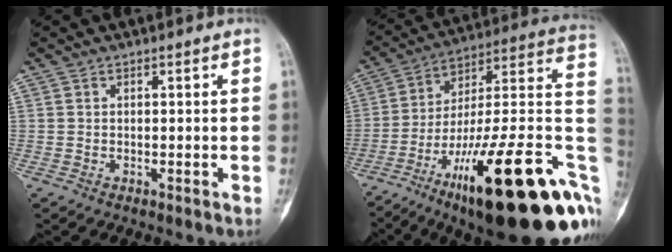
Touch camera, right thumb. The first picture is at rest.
{"total": 34.8, "force": [-12.2, 9.5, 31.2], "torque": [-0.371, 0.065, -0.188]}